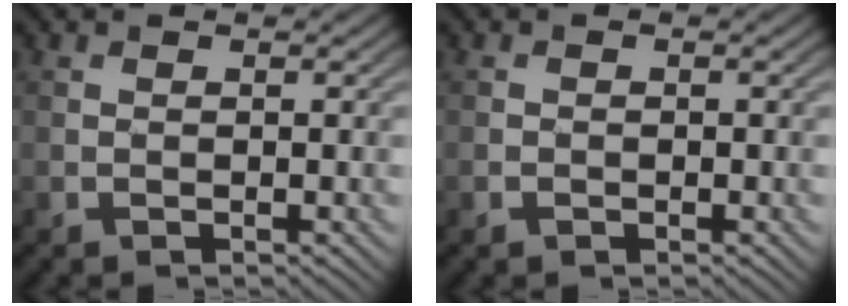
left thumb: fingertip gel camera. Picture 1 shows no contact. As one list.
[{"total": 0.7, "force": [-0.4, 0.5, 0.3], "torque": [-0.005, -0.003, -0.007]}]